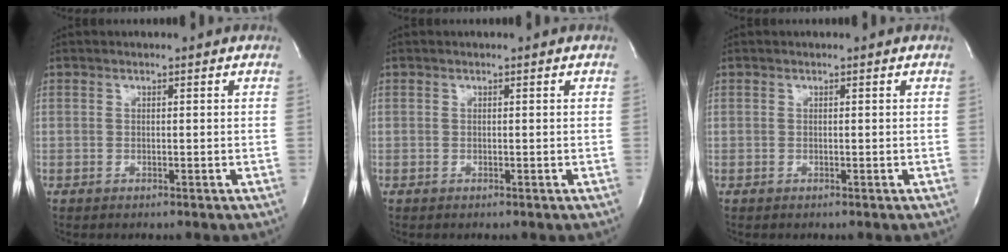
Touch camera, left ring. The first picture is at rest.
{"total": 0.0}
{"total": 0.0}